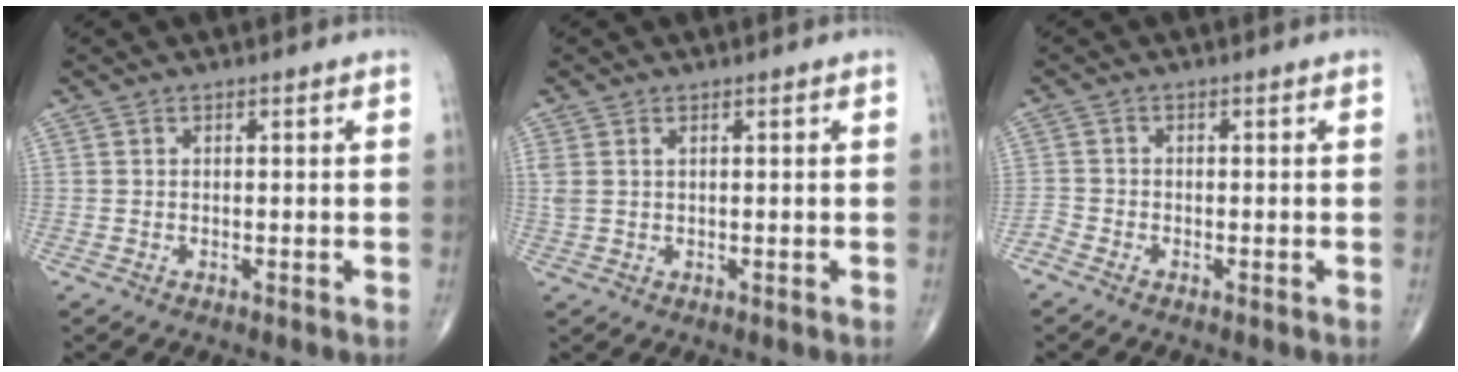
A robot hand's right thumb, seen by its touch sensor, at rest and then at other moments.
{"total": 2.1, "force": [0.8, 1.1, 1.6], "torque": [-0.051, 0.013, 0.023]}
{"total": 1.5, "force": [-1.4, 0.6, 0.2], "torque": [-0.005, -0.001, -0.033]}